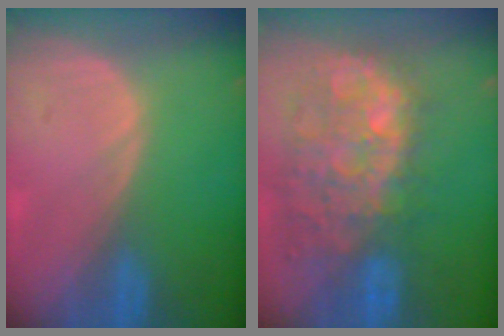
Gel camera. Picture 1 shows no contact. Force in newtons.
{"total": 12.2, "press": 11.1, "slide": 5.1}